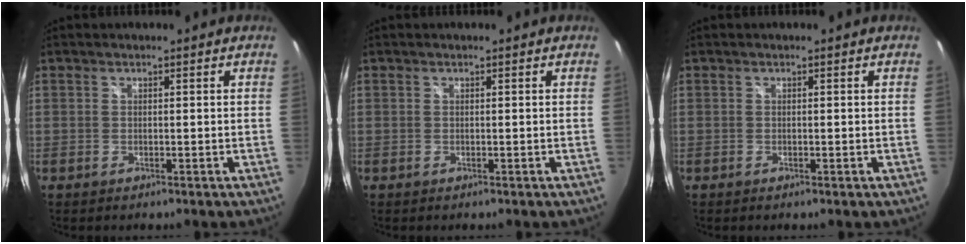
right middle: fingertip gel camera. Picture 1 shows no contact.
{"total": 0.0}
{"total": 0.0}